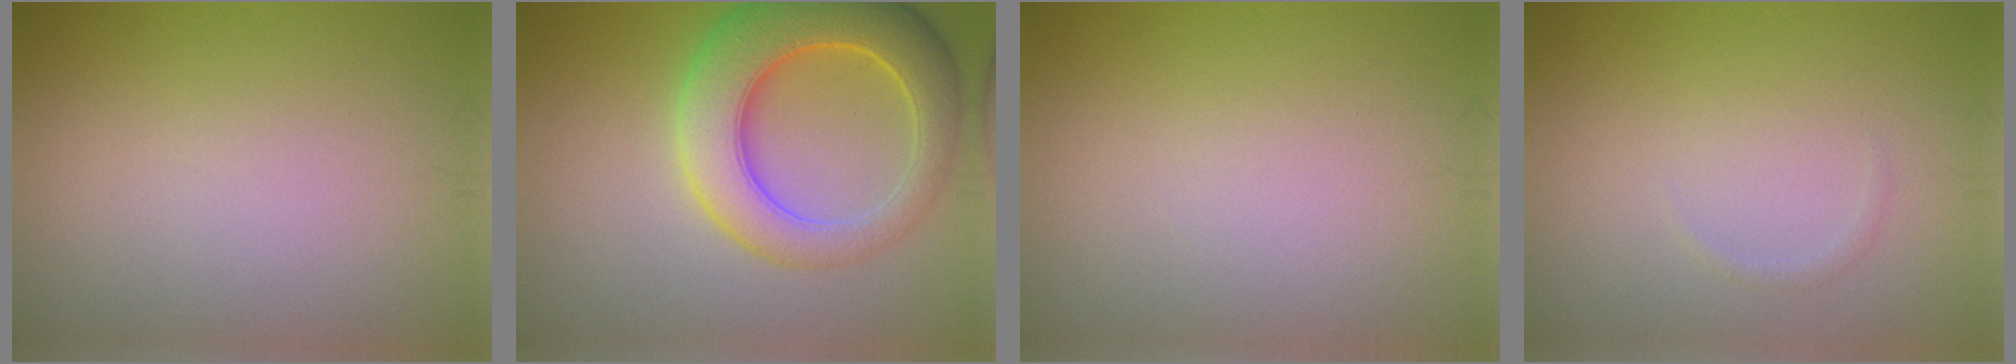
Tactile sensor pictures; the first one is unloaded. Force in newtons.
{"total": 8.4, "press": 8.4, "slide": 0.4}
{"total": 0.0}
{"total": 0.6, "press": 0.6, "slide": 0.0}